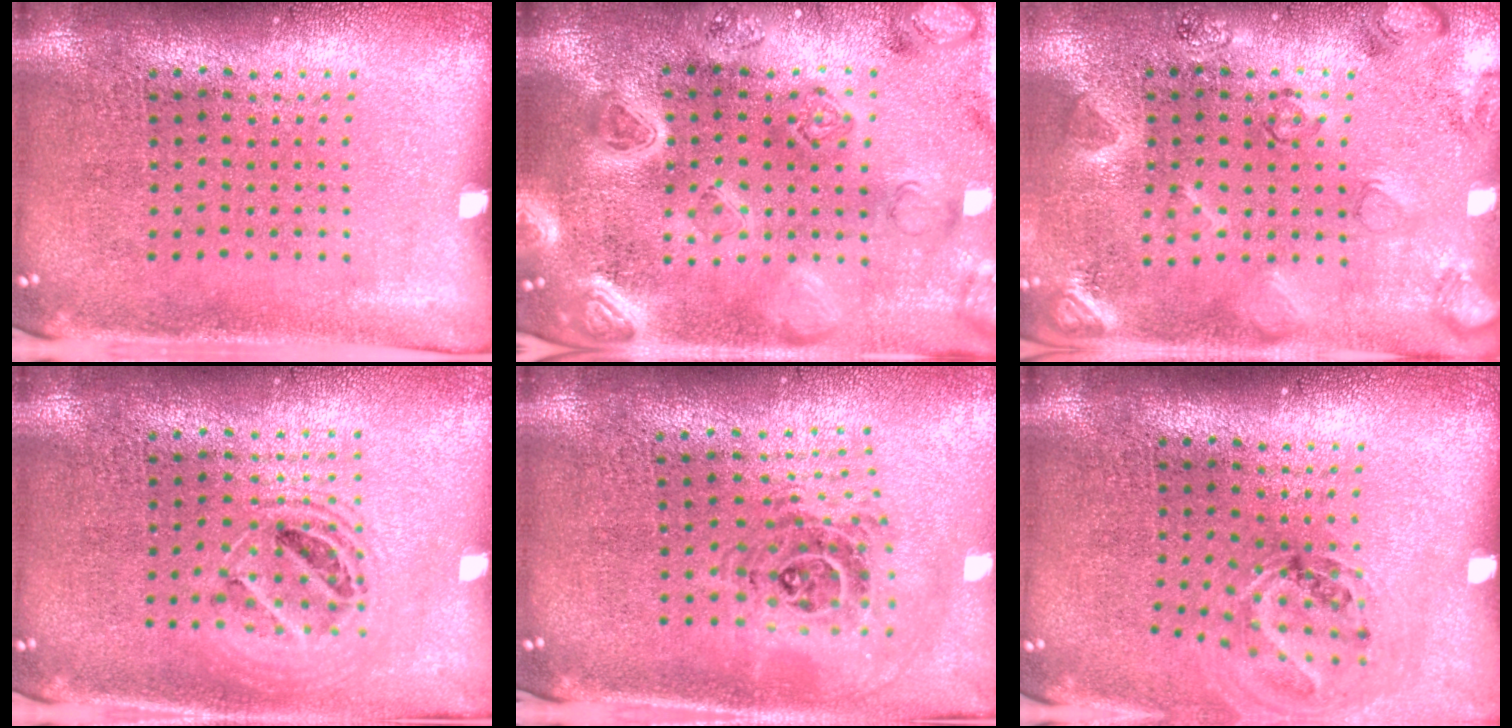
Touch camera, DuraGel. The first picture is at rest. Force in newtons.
{"total": 4.2, "press": 3.8, "slide": 1.9}
{"total": 2.1, "press": 2.1, "slide": 0.5}
{"total": 1.5, "press": 1.3, "slide": 0.7}
{"total": 1.2, "press": 1.1, "slide": 0.5}
{"total": 1.1, "press": 1.1, "slide": 0.4}